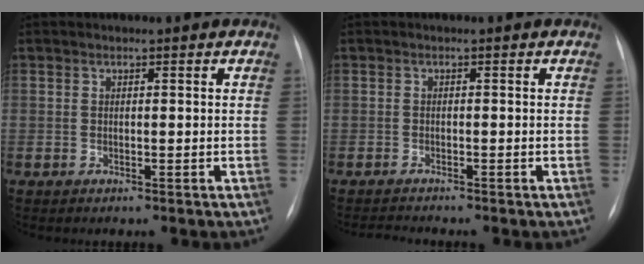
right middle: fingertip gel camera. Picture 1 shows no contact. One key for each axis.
{"total": 1.8, "fx": -1.7, "fy": -0.4, "fz": 0.0, "tx": -0.004, "ty": -0.011, "tz": -0.028}